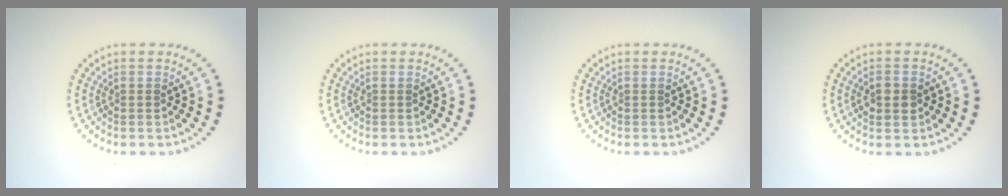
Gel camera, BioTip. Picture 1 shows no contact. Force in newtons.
{"total": 0.0}
{"total": 0.0}
{"total": 2.5, "press": 2.5, "slide": 0.1}